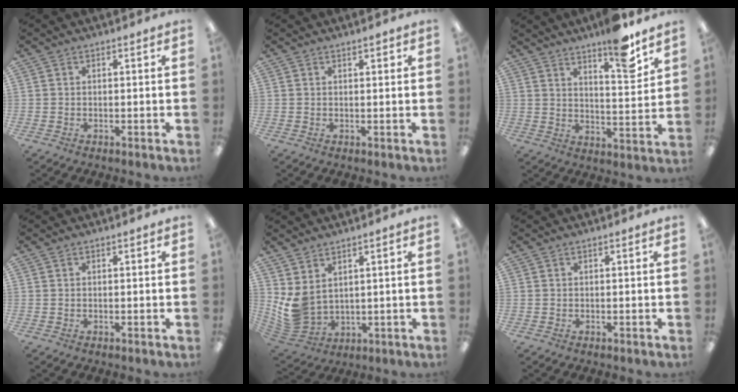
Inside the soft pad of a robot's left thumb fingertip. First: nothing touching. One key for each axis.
{"total": 0.9, "fx": 0.6, "fy": 0.4, "fz": 0.5, "tx": 0.000, "ty": -0.002, "tz": 0.010}
{"total": 11.2, "fx": 8.6, "fy": 2.2, "fz": 6.8, "tx": -0.081, "ty": -0.061, "tz": 0.140}
{"total": 0.0}
{"total": 7.6, "fx": 2.7, "fy": 5.5, "fz": 4.5, "tx": -0.122, "ty": -0.020, "tz": 0.053}
{"total": 0.0}